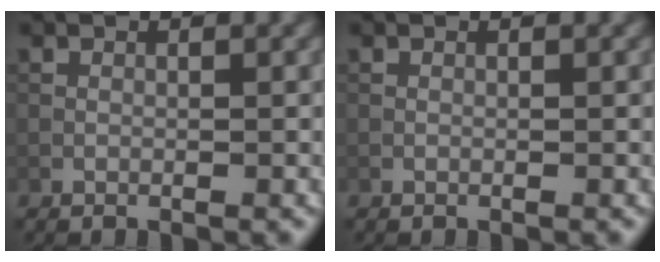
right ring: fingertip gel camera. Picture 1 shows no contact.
{"total": 0.0}